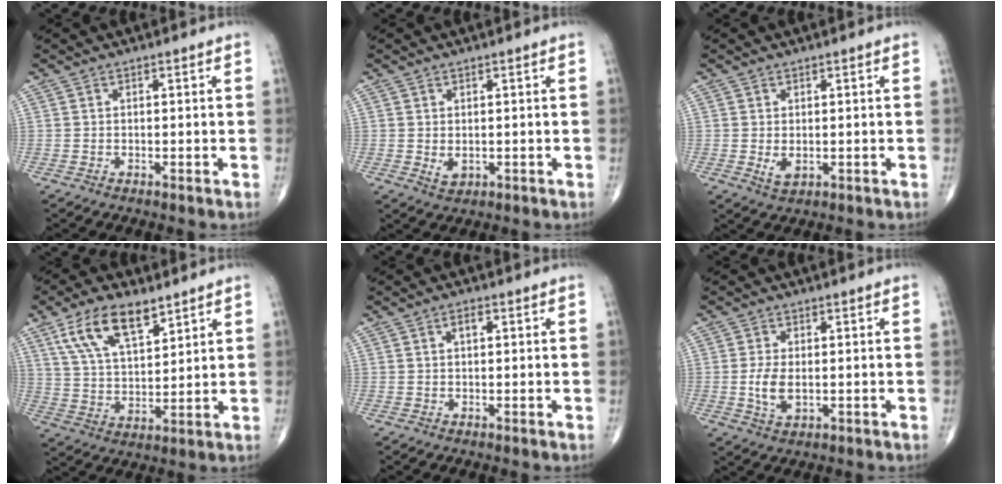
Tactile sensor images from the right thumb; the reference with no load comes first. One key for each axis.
{"total": 2.1, "fx": 0.0, "fy": 1.4, "fz": 1.5, "tx": -0.021, "ty": -0.005, "tz": 0.006}
{"total": 2.3, "fx": -0.1, "fy": 1.4, "fz": 1.8, "tx": -0.029, "ty": -0.006, "tz": 0.005}
{"total": 12.6, "fx": 7.4, "fy": 5.5, "fz": 8.5, "tx": -0.142, "ty": -0.025, "tz": 0.146}
{"total": 1.7, "fx": 0.6, "fy": 0.8, "fz": 1.3, "tx": -0.022, "ty": 0.003, "tz": 0.009}
{"total": 4.6, "fx": -0.3, "fy": 2.4, "fz": 3.9, "tx": -0.081, "ty": -0.009, "tz": -0.004}